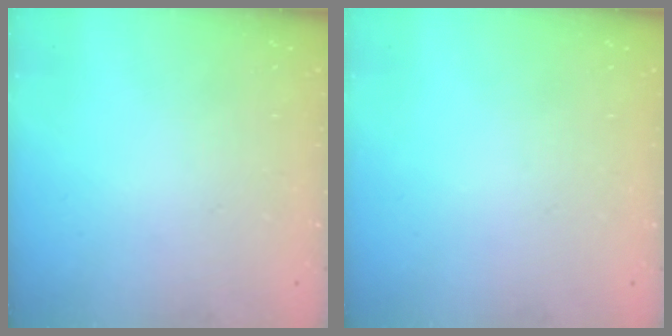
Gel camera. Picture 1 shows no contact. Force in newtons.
{"total": 0.0}